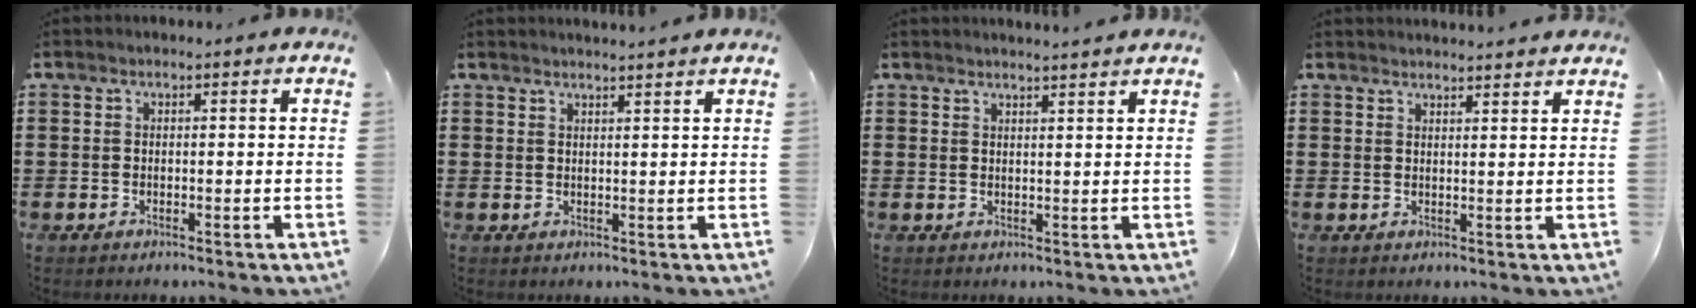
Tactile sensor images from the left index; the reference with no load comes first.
{"total": 1.7, "force": [1.7, -0.4, 0.2], "torque": [-0.007, -0.001, 0.034]}
{"total": 2.0, "force": [1.9, -0.4, 0.3], "torque": [-0.010, -0.002, 0.037]}
{"total": 2.2, "force": [2.2, -0.3, 0.1], "torque": [-0.006, -0.005, 0.042]}